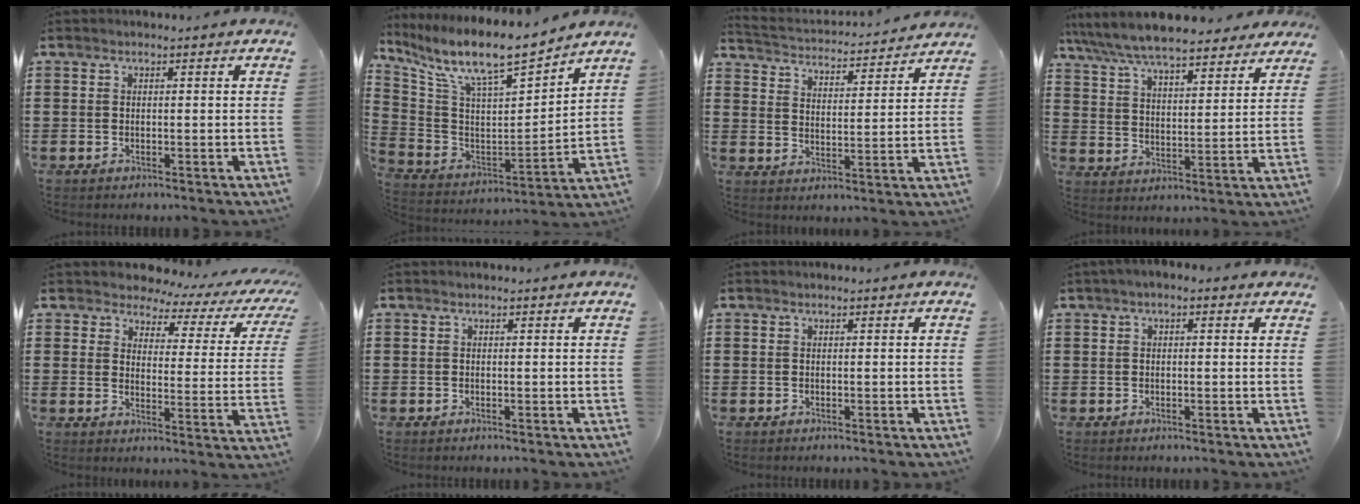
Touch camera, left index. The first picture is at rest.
{"total": 10.3, "force": [8.6, 1.7, 5.3], "torque": [-0.134, -0.060, 0.143]}
{"total": 3.1, "force": [3.1, -0.1, -0.2], "torque": [-0.020, -0.032, 0.047]}
{"total": 8.1, "force": [7.5, 1.0, 3.0], "torque": [-0.090, -0.035, 0.134]}
{"total": 3.5, "force": [3.0, 1.6, 1.1], "torque": [-0.037, -0.021, 0.043]}
{"total": 0.0}
{"total": 0.0}
{"total": 1.2, "force": [-0.2, 0.7, 0.9], "torque": [-0.018, 0.004, -0.006]}